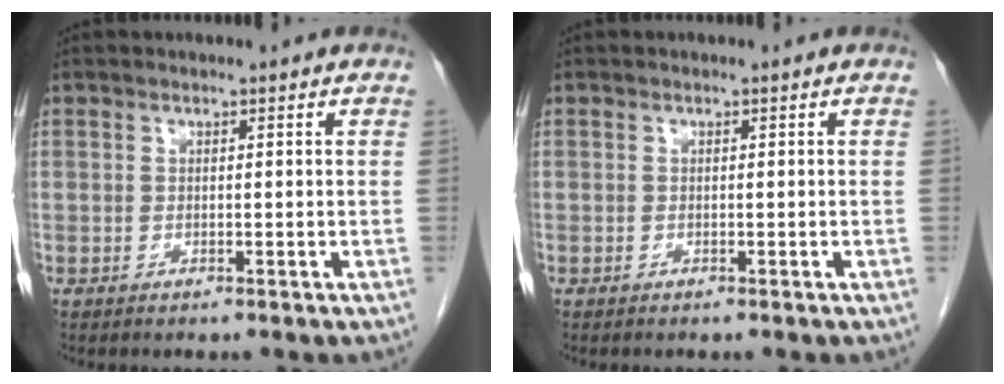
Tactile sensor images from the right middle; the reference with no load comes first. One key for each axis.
{"total": 0.0}